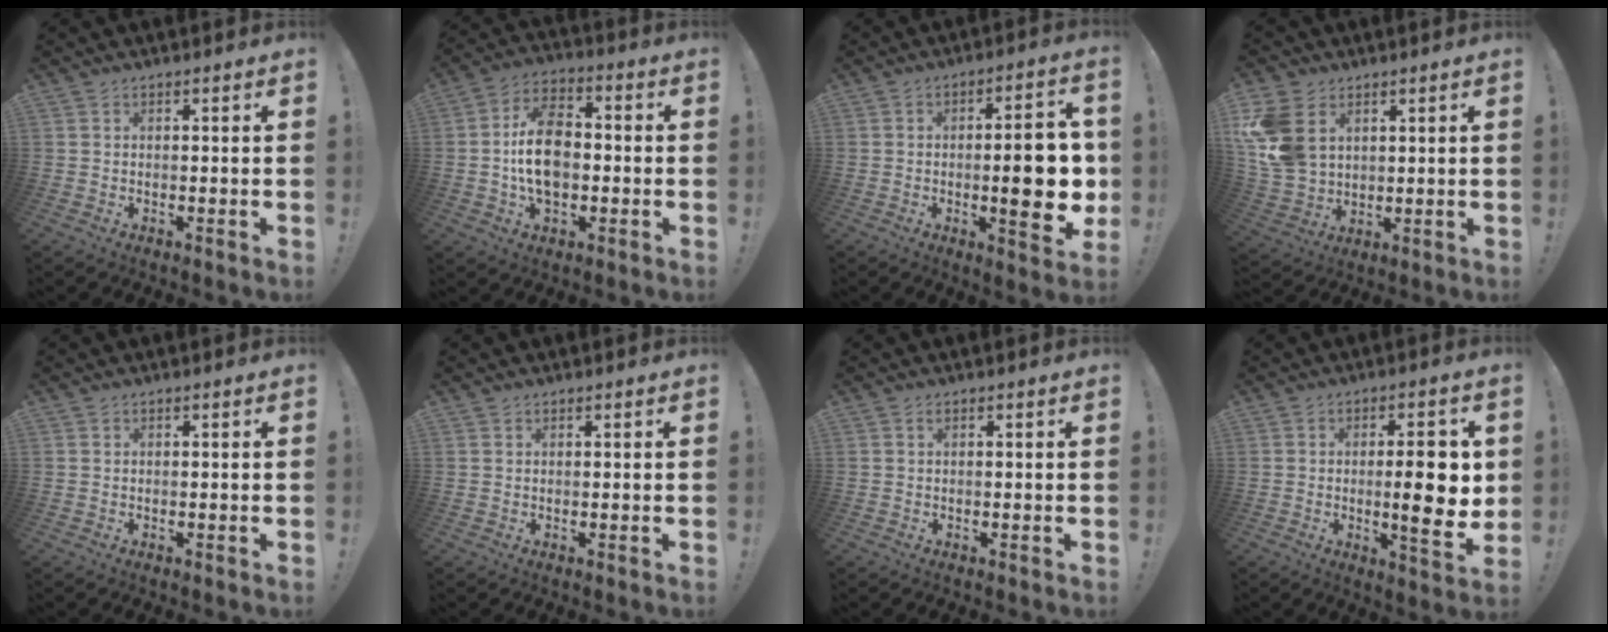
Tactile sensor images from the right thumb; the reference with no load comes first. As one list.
[{"total": 14.5, "force": [-1.6, 9.7, 10.7], "torque": [-0.188, 0.015, -0.029]}, {"total": 16.1, "force": [-1.5, 4.4, 15.5], "torque": [-0.191, -0.004, -0.019]}, {"total": 13.7, "force": [4.8, 9.8, 8.2], "torque": [-0.165, -0.016, 0.100]}, {"total": 0.0}, {"total": 0.6, "force": [0.5, 0.3, 0.1], "torque": [0.000, -0.003, 0.009]}, {"total": 0.0}, {"total": 12.5, "force": [0.0, 3.0, 12.1], "torque": [-0.156, -0.011, -0.006]}]